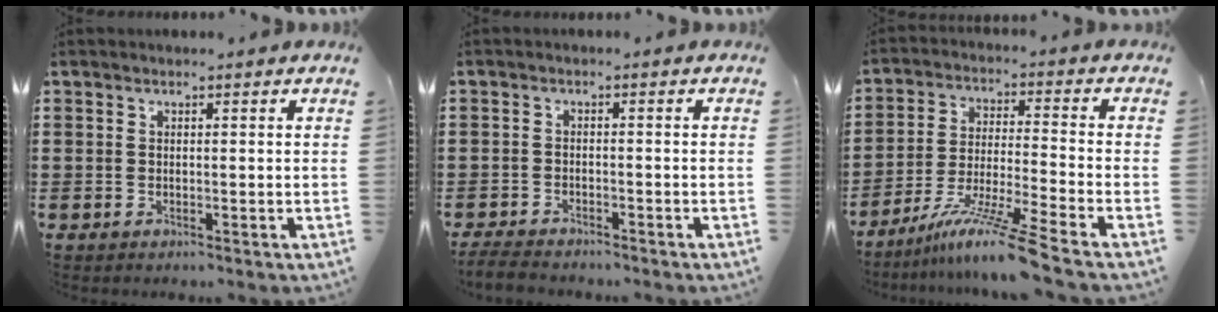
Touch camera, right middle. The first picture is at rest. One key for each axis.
{"total": 2.7, "fx": -2.7, "fy": 0.4, "fz": 0.5, "tx": -0.018, "ty": -0.003, "tz": -0.058}
{"total": 10.1, "fx": -8.0, "fy": -0.9, "fz": 6.2, "tx": -0.120, "ty": -0.009, "tz": -0.158}